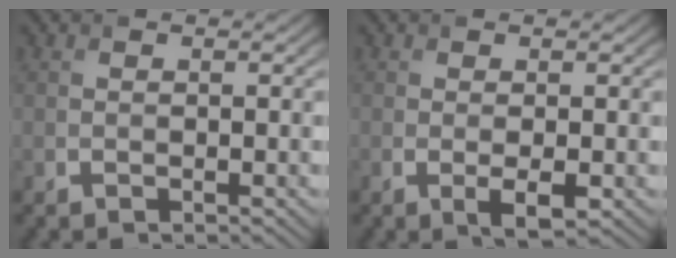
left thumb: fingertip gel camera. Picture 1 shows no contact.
{"total": 1.8, "force": [-0.3, 0.4, 1.7], "torque": [-0.037, -0.003, 0.000]}